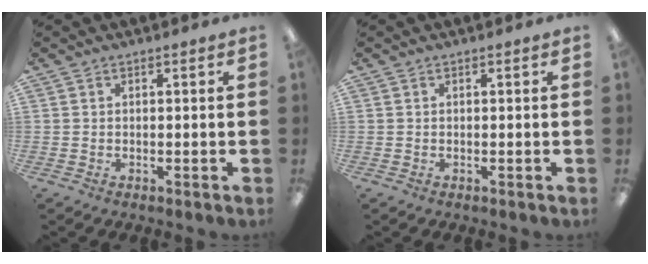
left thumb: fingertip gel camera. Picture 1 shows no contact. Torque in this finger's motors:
{"motor_torque": [0.00, 0.00, 0.00, 0.00, 0.00]}